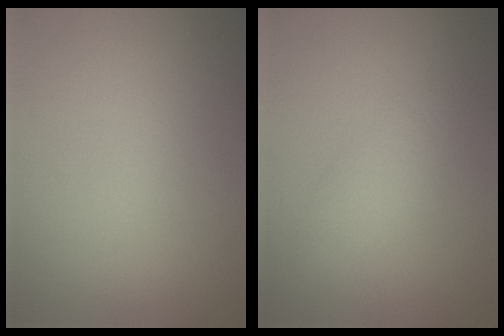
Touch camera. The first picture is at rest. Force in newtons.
{"total": 2.0, "press": 2.0, "slide": 0.1}